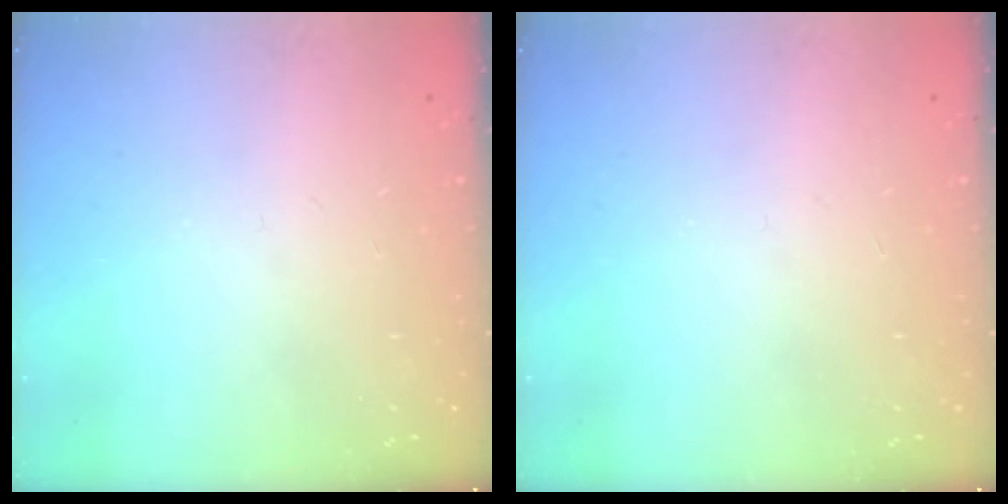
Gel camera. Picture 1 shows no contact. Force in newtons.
{"total": 0.0}